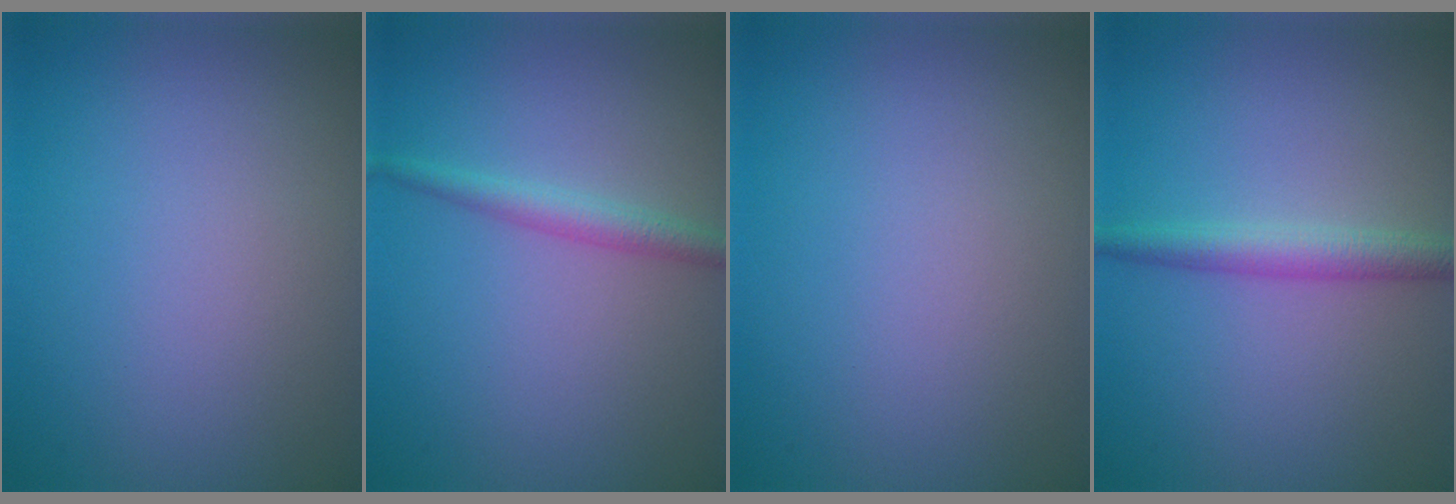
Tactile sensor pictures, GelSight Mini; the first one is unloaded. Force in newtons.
{"total": 2.1, "press": 2.1, "slide": 0.0}
{"total": 0.0}
{"total": 2.7, "press": 2.7, "slide": 0.1}